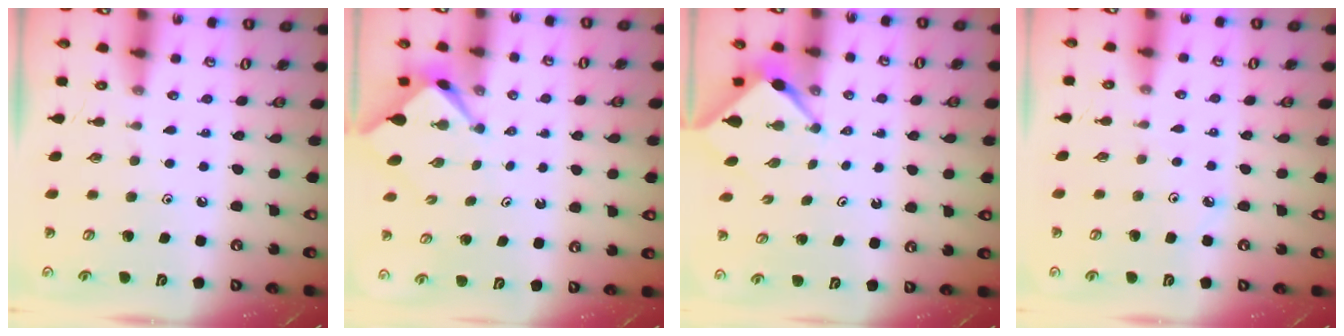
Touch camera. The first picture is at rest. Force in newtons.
{"total": 2.2, "press": 2.2, "slide": 0.1}
{"total": 3.8, "press": 3.8, "slide": 0.3}
{"total": 3.0, "press": 3.0, "slide": 0.5}